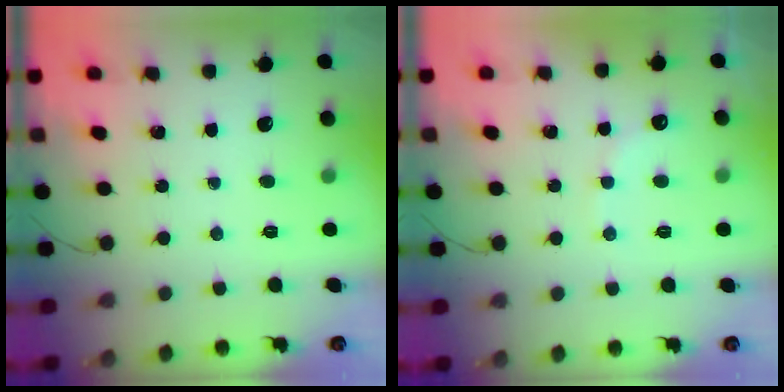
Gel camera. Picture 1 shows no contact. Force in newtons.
{"total": 8.6, "press": 8.4, "slide": 1.5}